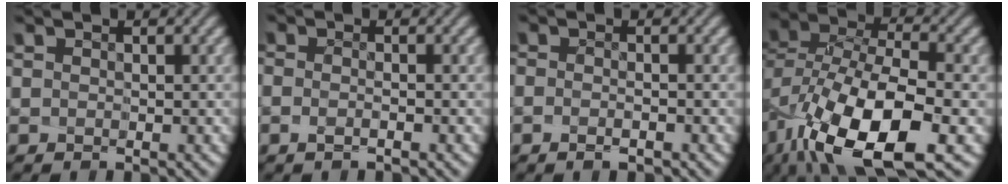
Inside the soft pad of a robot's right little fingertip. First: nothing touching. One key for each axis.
{"total": 1.7, "fx": -1.4, "fy": -1.0, "fz": -0.1, "tx": 0.006, "ty": -0.017, "tz": -0.013}
{"total": 1.7, "fx": -1.5, "fy": -0.8, "fz": 0.1, "tx": 0.003, "ty": -0.020, "tz": -0.012}
{"total": 13.6, "fx": -7.9, "fy": 4.5, "fz": 10.1, "tx": -0.188, "ty": -0.032, "tz": -0.136}